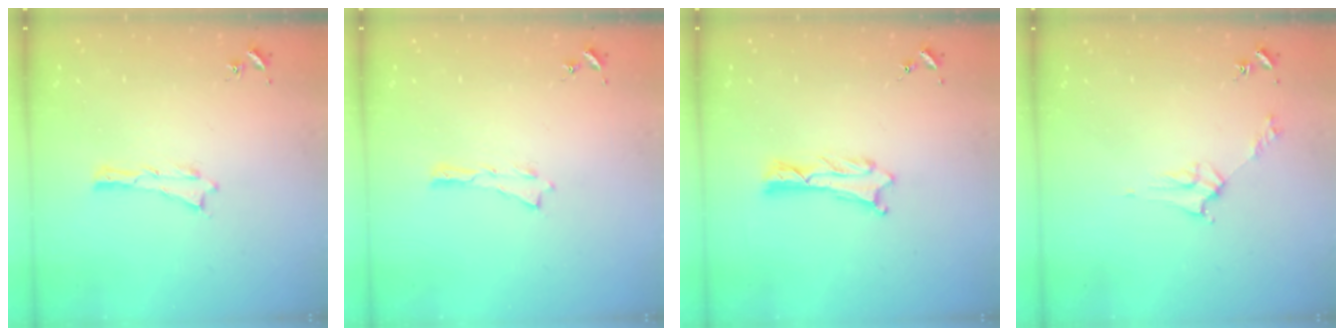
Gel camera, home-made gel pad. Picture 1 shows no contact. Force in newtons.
{"total": 0.0}
{"total": 1.2, "press": 1.2, "slide": 0.0}
{"total": 2.8, "press": 2.8, "slide": 0.3}